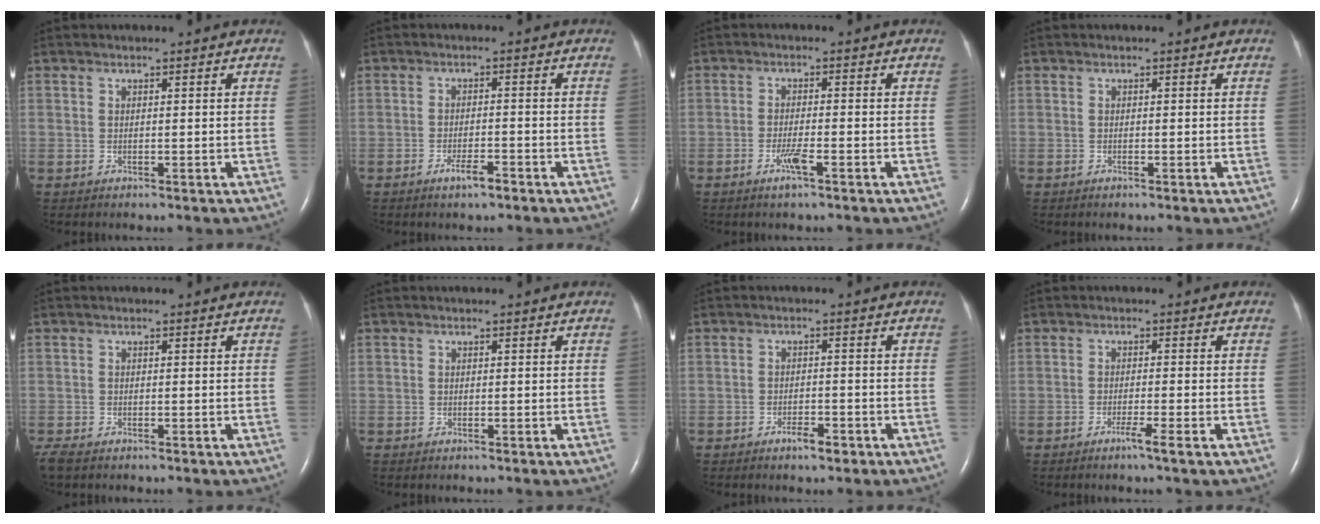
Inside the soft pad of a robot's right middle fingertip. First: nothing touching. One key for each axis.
{"total": 3.0, "fx": -2.0, "fy": 0.5, "fz": 2.1, "tx": -0.040, "ty": 0.000, "tz": -0.035}
{"total": 2.7, "fx": -1.6, "fy": 0.0, "fz": 2.2, "tx": -0.048, "ty": -0.004, "tz": -0.031}
{"total": 0.0}
{"total": 2.5, "fx": -1.9, "fy": 0.9, "fz": 1.3, "tx": -0.036, "ty": -0.009, "tz": -0.033}
{"total": 0.0}
{"total": 2.6, "fx": -1.8, "fy": 0.7, "fz": 1.8, "tx": -0.030, "ty": 0.001, "tz": -0.028}
{"total": 2.4, "fx": -1.4, "fy": -0.5, "fz": 1.9, "tx": -0.034, "ty": -0.004, "tz": -0.027}